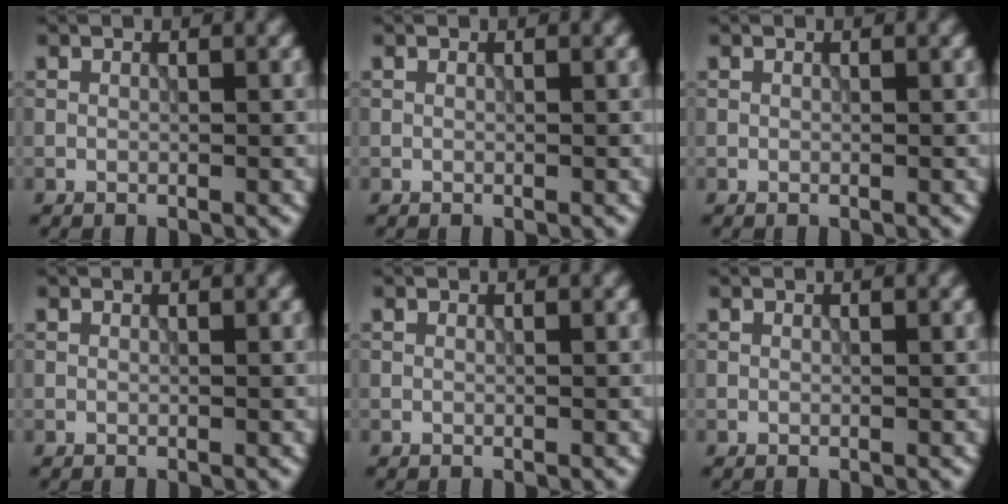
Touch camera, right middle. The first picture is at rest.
{"total": 0.0}
{"total": 0.0}
{"total": 0.0}
{"total": 0.0}
{"total": 0.0}